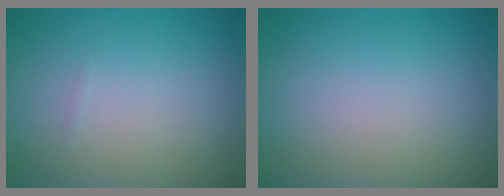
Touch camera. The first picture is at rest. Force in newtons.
{"total": 0.0}